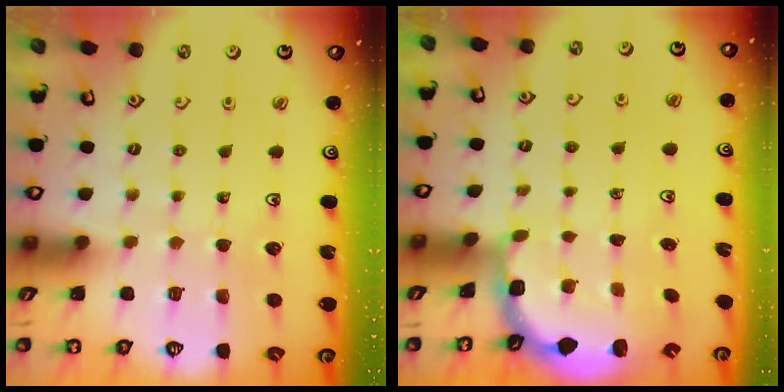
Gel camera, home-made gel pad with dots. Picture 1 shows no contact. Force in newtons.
{"total": 2.3, "press": 1.7, "slide": 1.6}